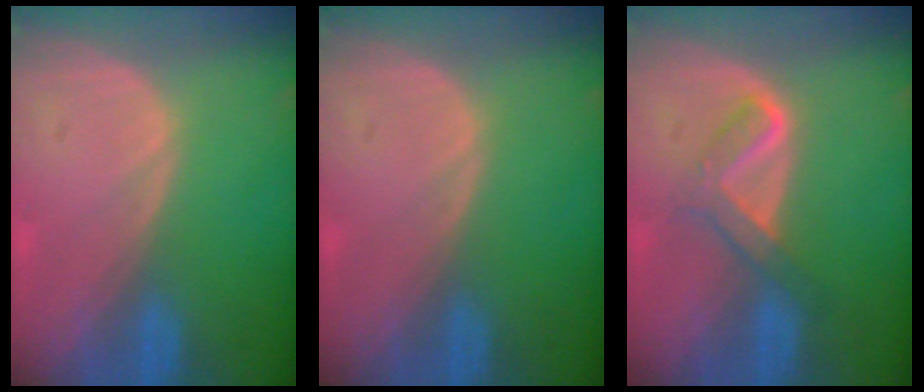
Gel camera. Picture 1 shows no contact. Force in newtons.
{"total": 0.0}
{"total": 4.6, "press": 4.5, "slide": 0.6}